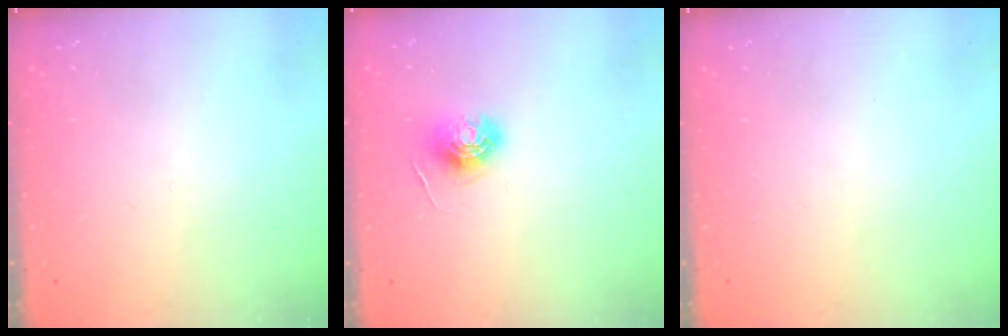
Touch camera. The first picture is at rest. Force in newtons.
{"total": 6.0, "press": 6.0, "slide": 0.3}
{"total": 0.0}